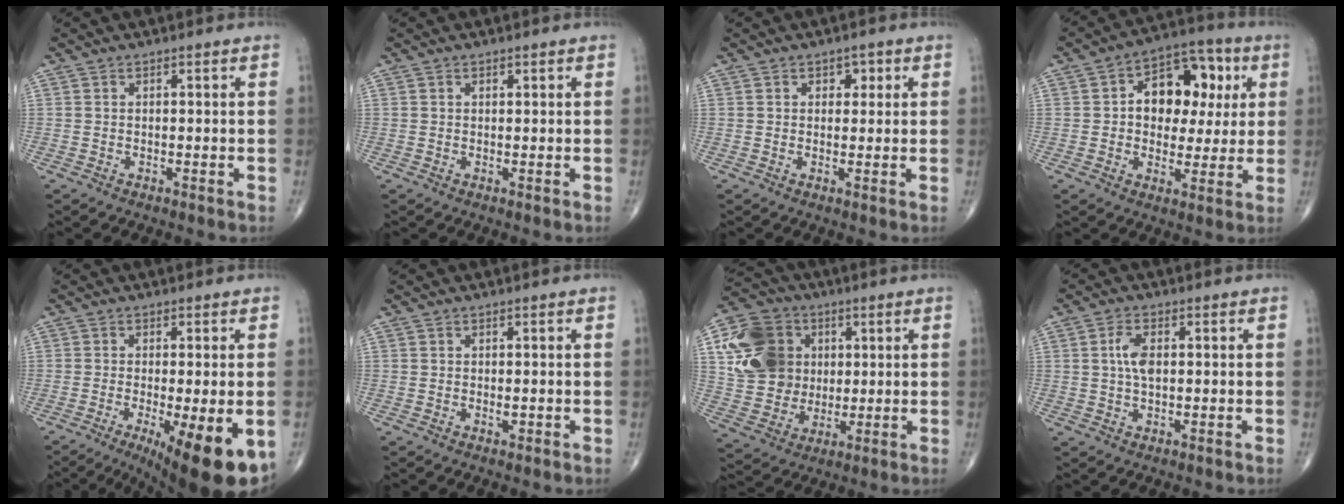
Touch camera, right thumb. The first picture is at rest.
{"total": 0.6, "force": [0.3, 0.4, 0.4], "torque": [-0.004, -0.002, 0.005]}
{"total": 2.6, "force": [1.0, 2.0, 1.5], "torque": [0.004, 0.000, 0.009]}
{"total": 14.6, "force": [2.8, 9.9, 10.3], "torque": [-0.094, 0.016, 0.036]}
{"total": 15.0, "force": [-6.1, 4.0, 13.2], "torque": [-0.160, -0.020, -0.082]}
{"total": 0.8, "force": [-0.1, 0.4, 0.6], "torque": [-0.008, -0.001, -0.002]}
{"total": 15.8, "force": [3.5, 13.3, 7.8], "torque": [-0.126, 0.001, 0.067]}
{"total": 4.3, "force": [0.6, 2.2, 3.7], "torque": [-0.078, 0.003, 0.009]}